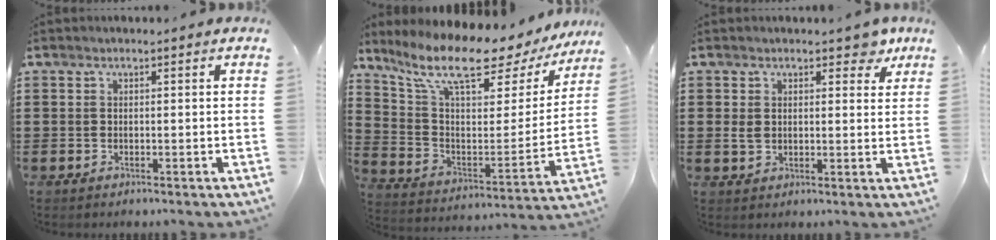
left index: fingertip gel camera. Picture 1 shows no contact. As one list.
[{"total": 11.5, "force": [8.5, 3.2, 7.1], "torque": [-0.156, -0.053, 0.138]}, {"total": 4.9, "force": [2.7, 3.2, 2.5], "torque": [-0.033, -0.005, 0.041]}]